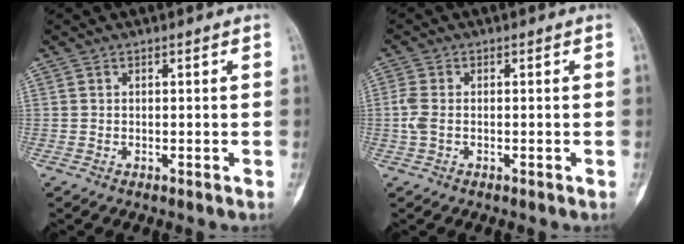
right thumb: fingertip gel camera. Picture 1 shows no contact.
{"total": 3.0, "force": [-0.3, 1.7, 2.4], "torque": [-0.075, 0.003, -0.008]}